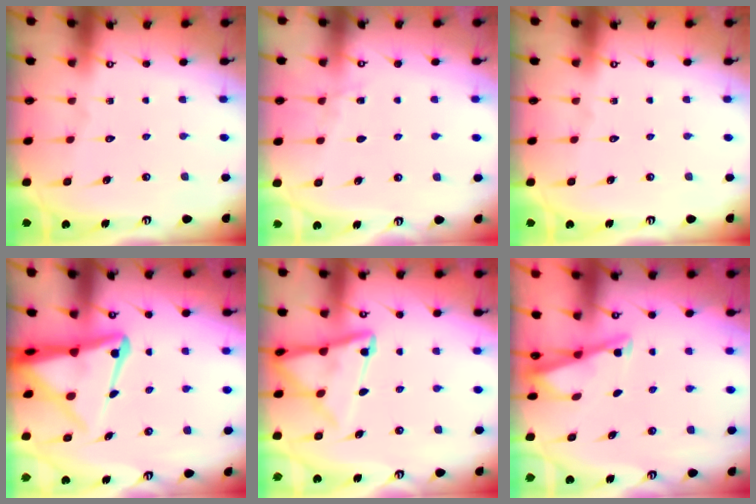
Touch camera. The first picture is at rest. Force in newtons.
{"total": 3.2, "press": 3.2, "slide": 0.4}
{"total": 0.0}
{"total": 10.3, "press": 10.2, "slide": 0.9}
{"total": 11.1, "press": 11.1, "slide": 1.0}
{"total": 3.1, "press": 3.1, "slide": 0.3}